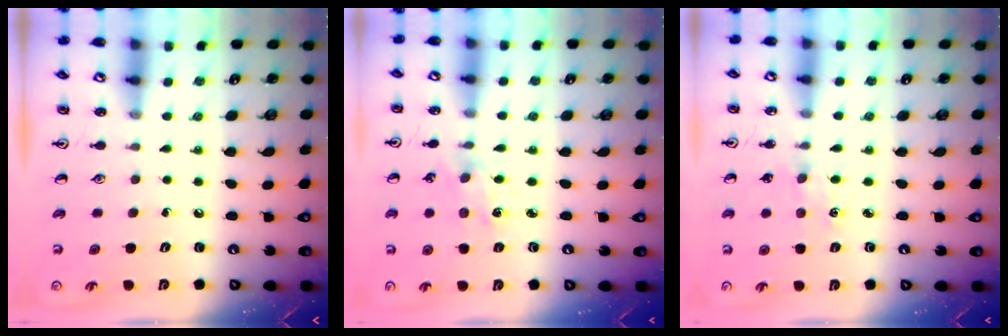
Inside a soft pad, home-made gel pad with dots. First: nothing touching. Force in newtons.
{"total": 2.0, "press": 2.0, "slide": 0.4}
{"total": 1.2, "press": 1.2, "slide": 0.2}